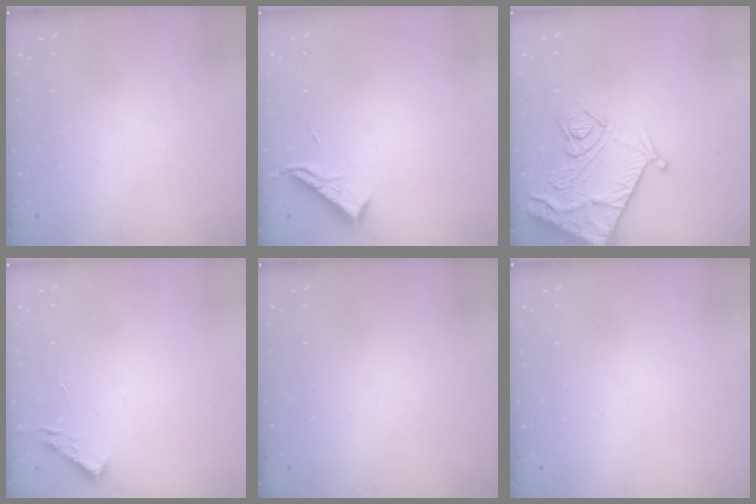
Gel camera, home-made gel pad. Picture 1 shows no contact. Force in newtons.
{"total": 6.8, "press": 6.8, "slide": 0.5}
{"total": 13.7, "press": 13.7, "slide": 1.4}
{"total": 2.7, "press": 2.7, "slide": 0.4}
{"total": 0.0}
{"total": 0.0}